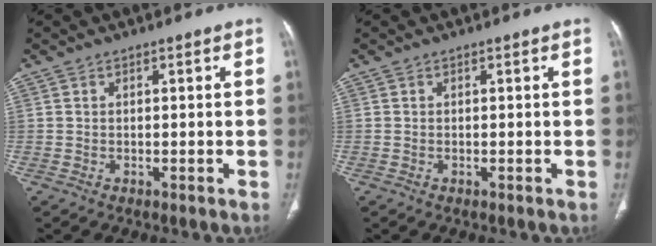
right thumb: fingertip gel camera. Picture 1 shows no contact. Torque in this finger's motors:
{"motor_torque": [0.10, -0.21, -0.06, -0.85, 0.04]}